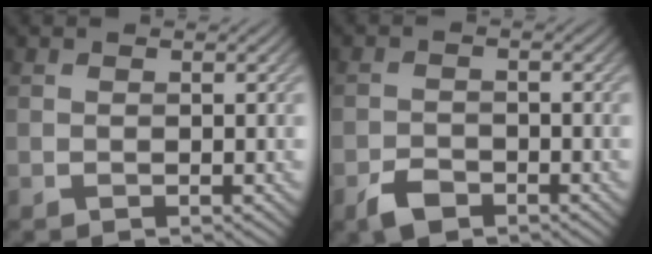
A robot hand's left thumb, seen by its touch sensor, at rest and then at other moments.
{"total": 3.0, "force": [-2.1, 1.6, 1.5], "torque": [-0.029, -0.002, -0.045]}